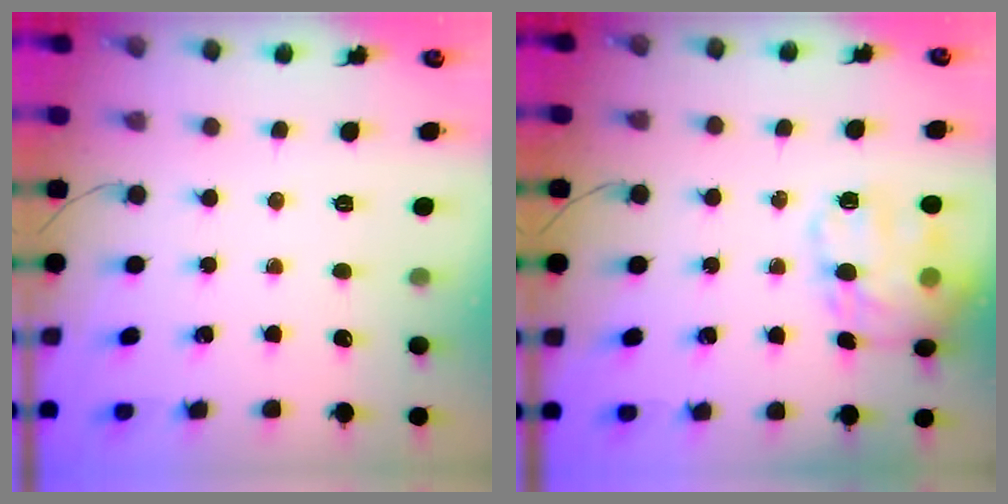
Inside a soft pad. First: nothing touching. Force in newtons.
{"total": 17.4, "press": 17.3, "slide": 1.6}